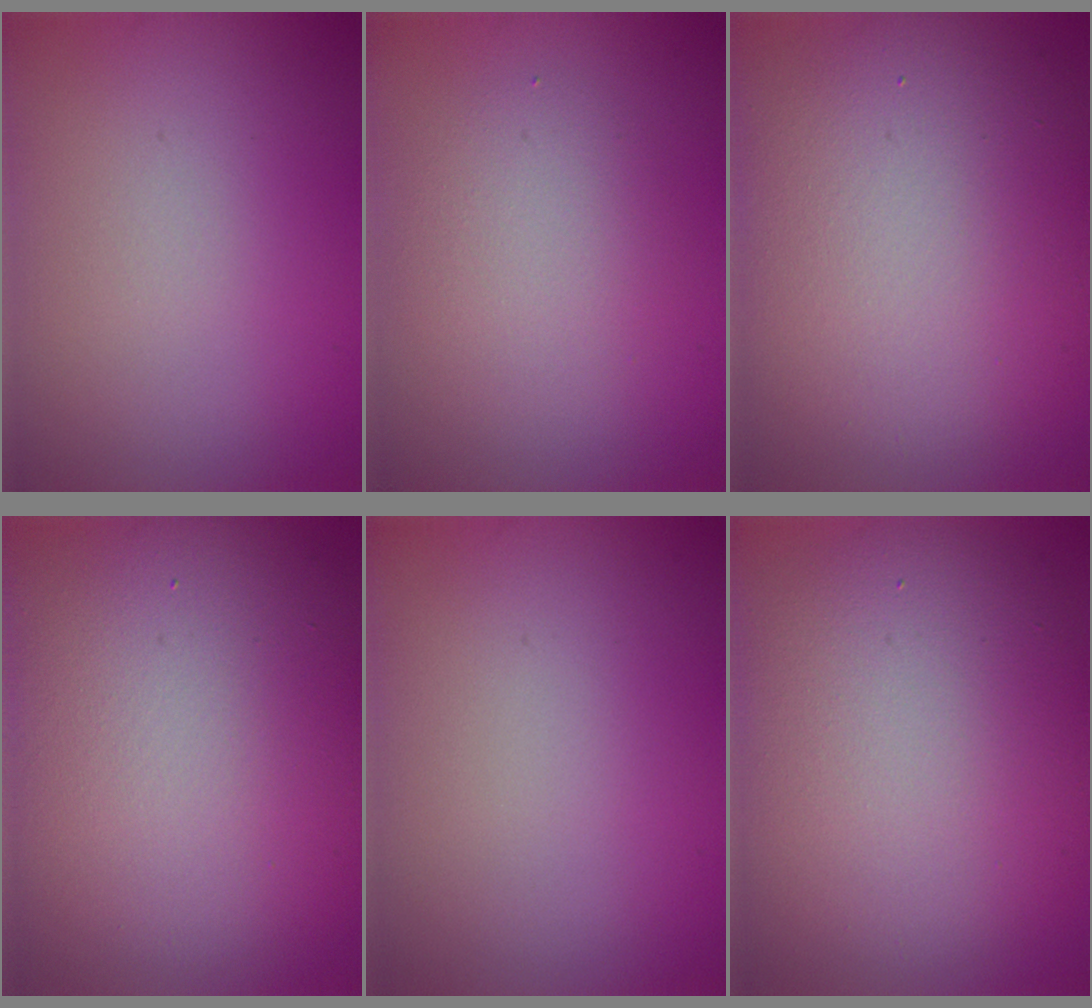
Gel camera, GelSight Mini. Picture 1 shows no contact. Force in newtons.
{"total": 2.8, "press": 2.8, "slide": 0.2}
{"total": 12.5, "press": 12.5, "slide": 1.0}
{"total": 13.8, "press": 13.8, "slide": 1.2}
{"total": 0.0}
{"total": 11.3, "press": 11.3, "slide": 0.7}